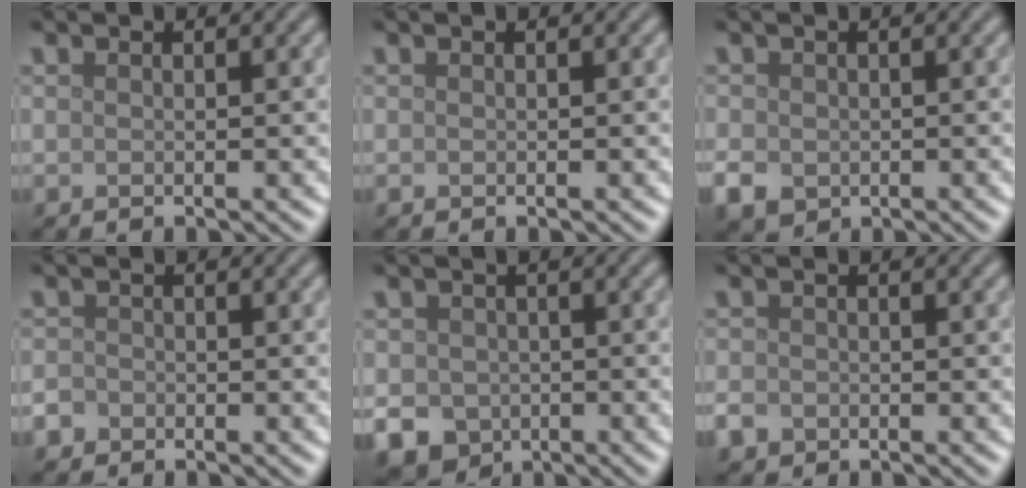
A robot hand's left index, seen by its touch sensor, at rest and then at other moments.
{"total": 0.0}
{"total": 2.6, "force": [-0.7, 2.2, 1.2], "torque": [-0.028, -0.008, -0.015]}
{"total": 1.3, "force": [-0.9, 1.0, 0.2], "torque": [-0.001, 0.002, -0.020]}
{"total": 7.3, "force": [-3.0, 6.2, 2.5], "torque": [-0.047, -0.036, -0.051]}
{"total": 1.7, "force": [-1.0, 1.3, 0.5], "torque": [-0.006, -0.003, -0.024]}